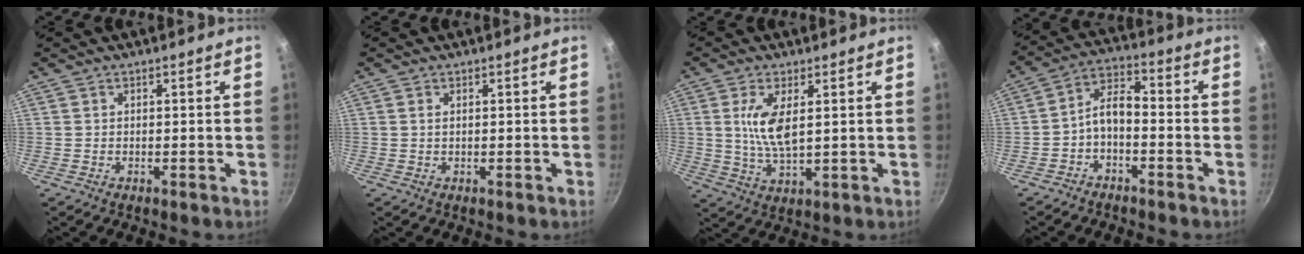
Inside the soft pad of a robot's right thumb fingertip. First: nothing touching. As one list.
[{"total": 0.8, "force": [0.2, 0.4, 0.7], "torque": [-0.013, 0.001, 0.004]}, {"total": 8.0, "force": [1.7, 3.2, 7.2], "torque": [-0.140, -0.010, 0.038]}, {"total": 6.2, "force": [-2.7, 3.2, 4.6], "torque": [-0.085, 0.049, -0.055]}]